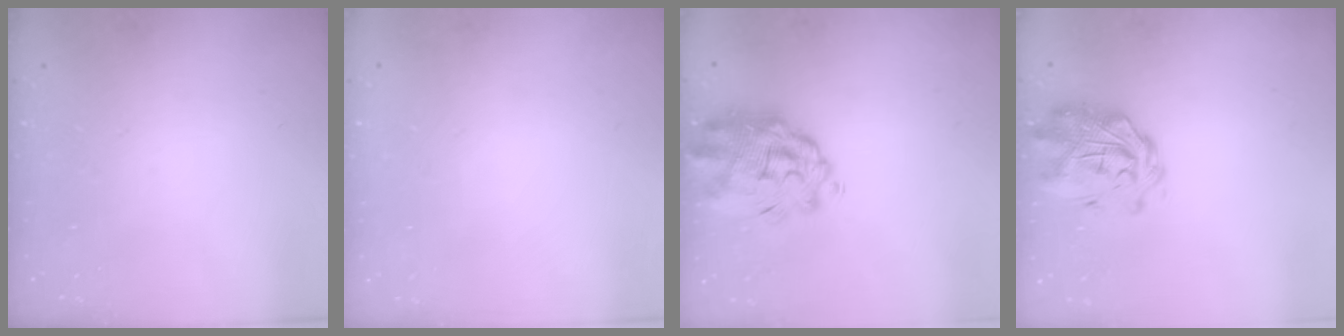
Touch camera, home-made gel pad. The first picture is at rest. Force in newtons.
{"total": 1.9, "press": 1.9, "slide": 0.2}
{"total": 5.3, "press": 4.7, "slide": 2.3}
{"total": 2.9, "press": 2.6, "slide": 1.4}